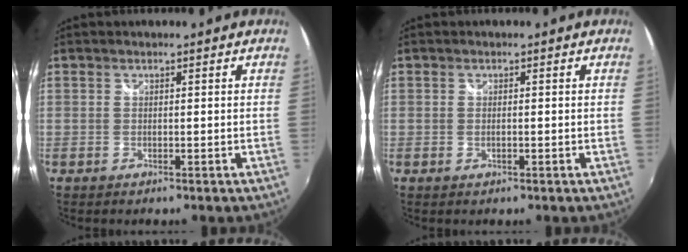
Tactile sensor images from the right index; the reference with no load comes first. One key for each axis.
{"total": 0.6, "fx": -0.1, "fy": 0.4, "fz": 0.4, "tx": -0.011, "ty": -0.001, "tz": -0.003}